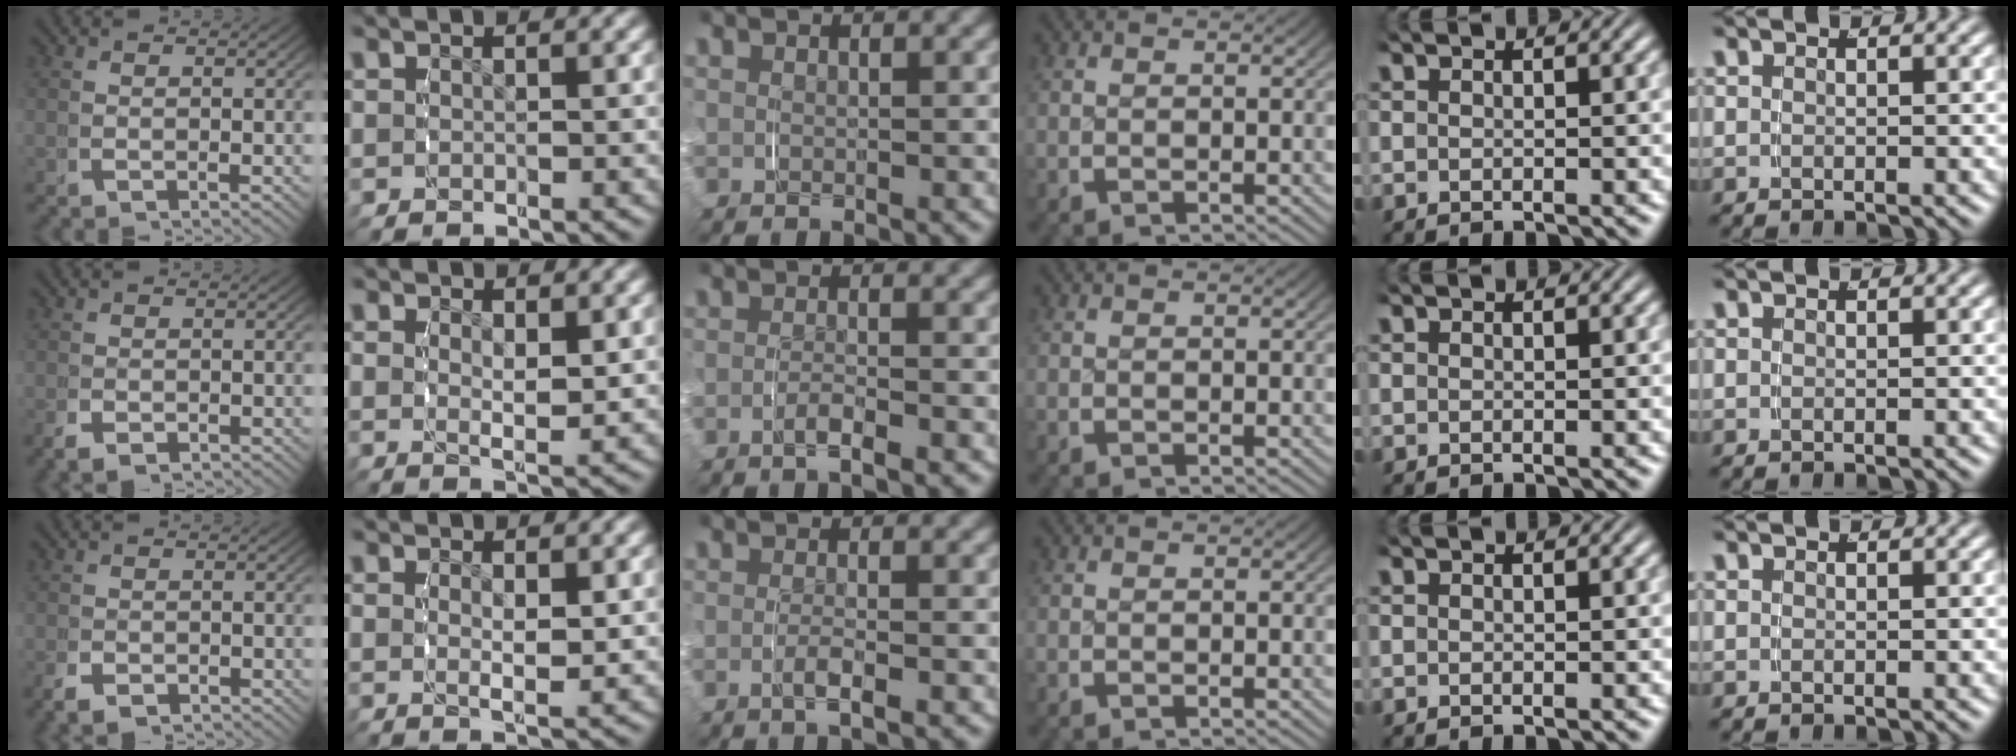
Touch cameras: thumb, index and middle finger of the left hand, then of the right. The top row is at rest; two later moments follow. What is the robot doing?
{"motion": "grasp_and_lifting", "object": "toothpaste"}